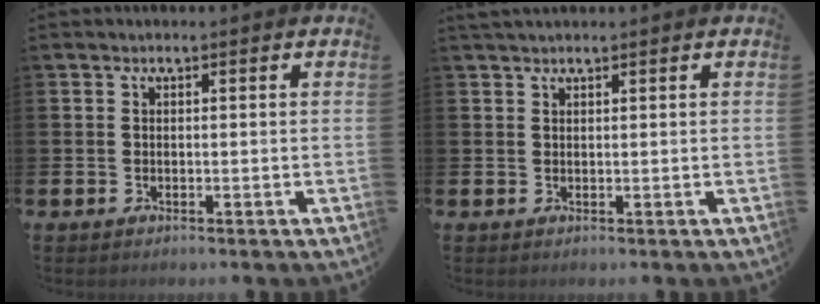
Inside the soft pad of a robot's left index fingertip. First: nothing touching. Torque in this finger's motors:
{"motor_torque": [0.15, -0.02, 0.35, 0.10]}